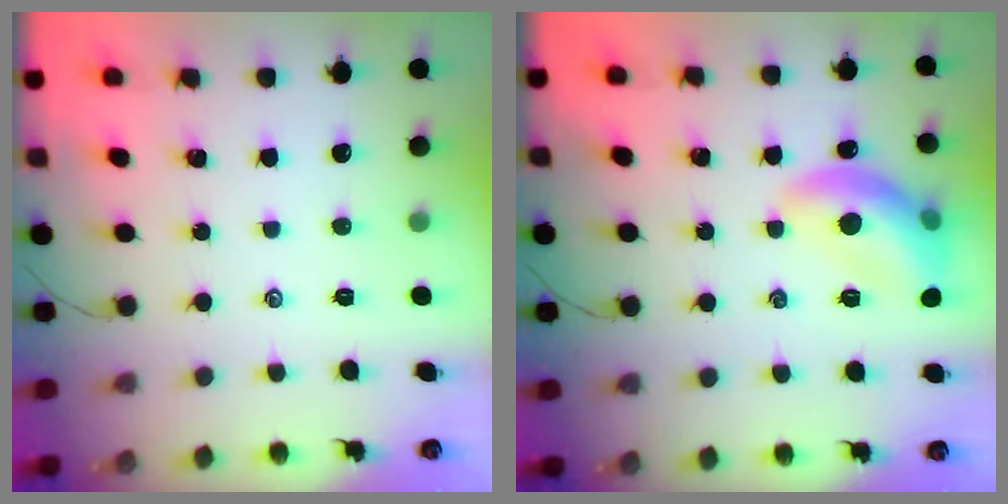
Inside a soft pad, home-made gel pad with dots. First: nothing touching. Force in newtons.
{"total": 13.2, "press": 13.2, "slide": 1.3}